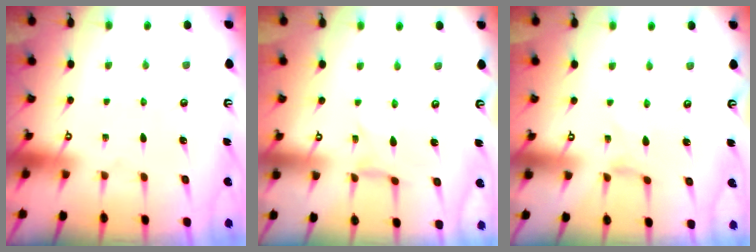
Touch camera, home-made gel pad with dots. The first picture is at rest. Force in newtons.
{"total": 0.0}
{"total": 0.0}